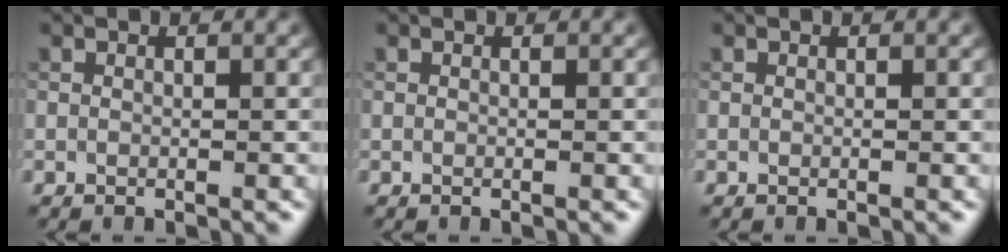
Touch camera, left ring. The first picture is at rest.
{"total": 0.0}
{"total": 0.0}